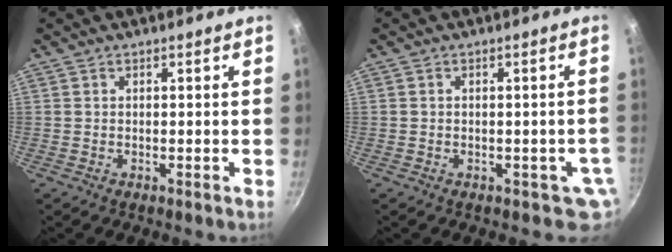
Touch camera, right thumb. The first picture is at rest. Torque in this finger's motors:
{"motor_torque": [1.00, 1.21, -0.13, -0.02, 0.10]}